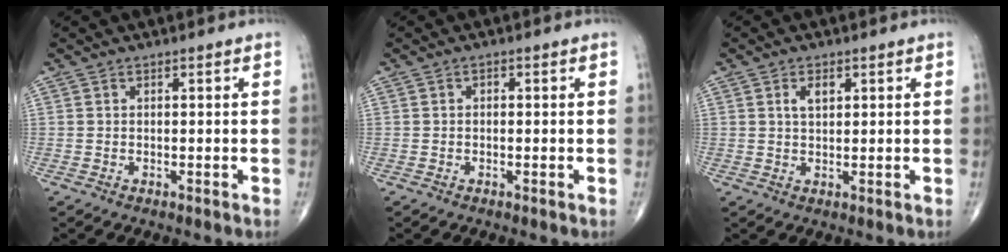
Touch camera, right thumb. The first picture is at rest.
{"total": 0.6, "force": [0.0, 0.4, 0.4], "torque": [0.000, 0.003, -0.003]}
{"total": 2.9, "force": [1.1, 1.6, 2.2], "torque": [-0.033, -0.001, 0.019]}